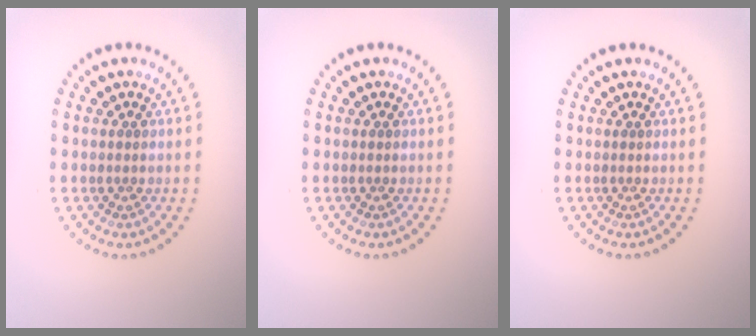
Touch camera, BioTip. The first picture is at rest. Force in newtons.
{"total": 0.0}
{"total": 0.0}